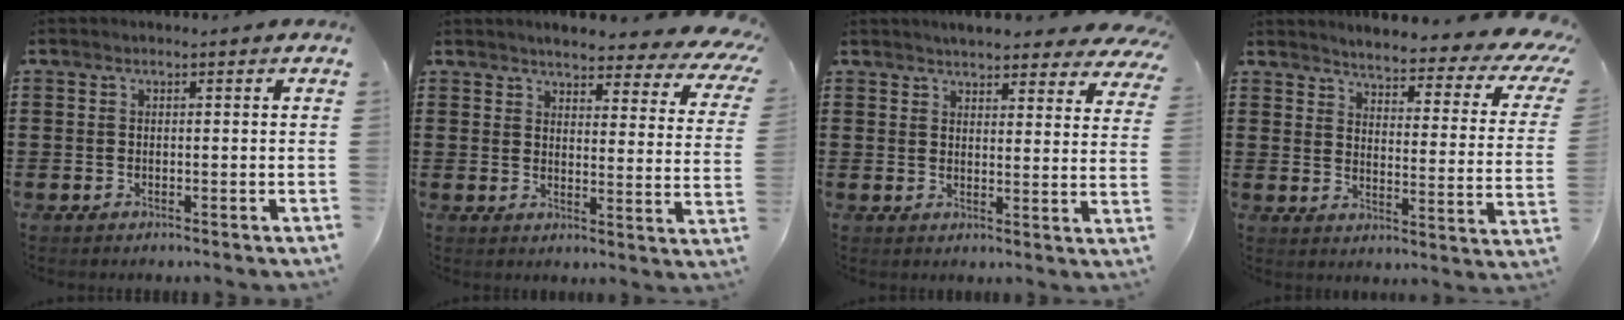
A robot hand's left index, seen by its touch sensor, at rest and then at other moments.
{"total": 4.4, "force": [4.0, 0.4, 1.8], "torque": [-0.046, -0.030, 0.067]}
{"total": 4.6, "force": [4.5, 0.3, 1.0], "torque": [-0.028, -0.018, 0.081]}
{"total": 4.0, "force": [3.5, 0.1, 1.9], "torque": [-0.050, -0.036, 0.049]}